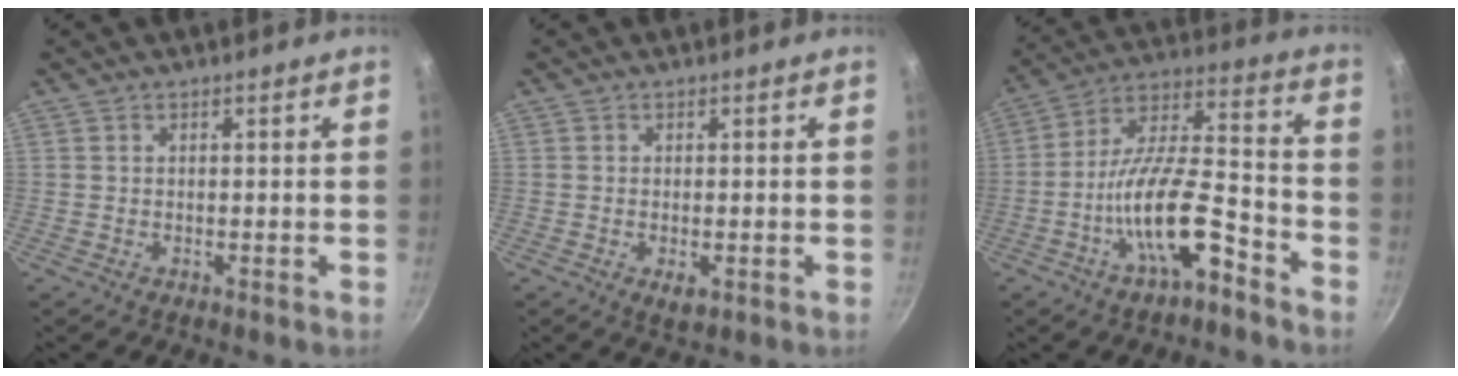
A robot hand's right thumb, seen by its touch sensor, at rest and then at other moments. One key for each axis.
{"total": 2.3, "fx": -0.6, "fy": 1.2, "fz": 1.9, "tx": -0.032, "ty": -0.007, "tz": -0.009}
{"total": 15.8, "fx": -8.0, "fy": 5.4, "fz": 12.5, "tx": -0.206, "ty": 0.063, "tz": -0.148}